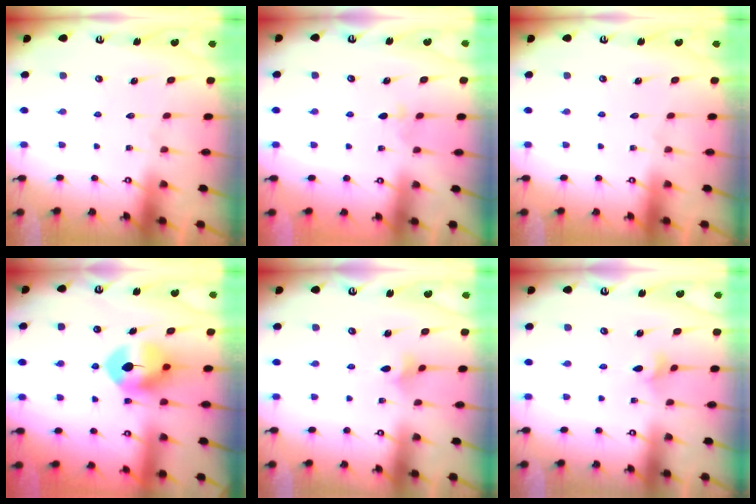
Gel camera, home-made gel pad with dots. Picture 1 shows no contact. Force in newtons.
{"total": 1.9, "press": 1.9, "slide": 0.4}
{"total": 0.0}
{"total": 8.7, "press": 8.6, "slide": 1.5}
{"total": 2.9, "press": 2.8, "slide": 0.6}
{"total": 3.2, "press": 3.1, "slide": 0.6}